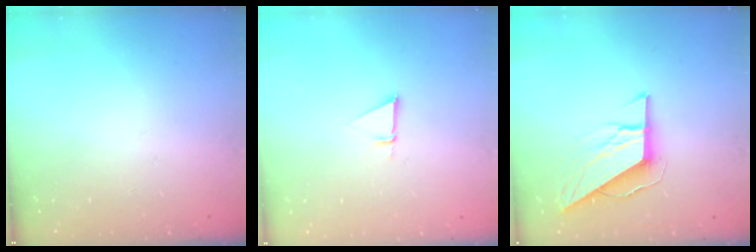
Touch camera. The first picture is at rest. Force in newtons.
{"total": 1.4, "press": 1.4, "slide": 0.0}
{"total": 8.8, "press": 8.8, "slide": 0.5}